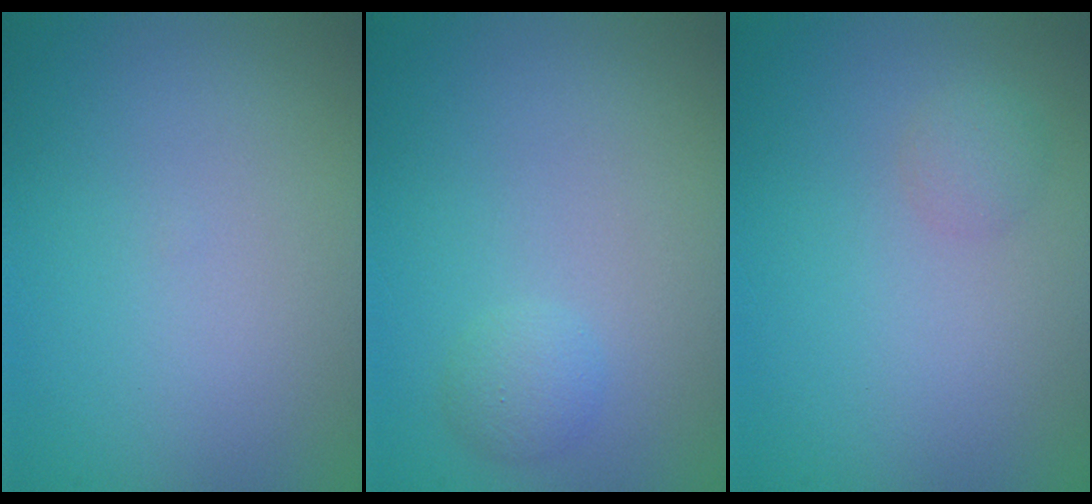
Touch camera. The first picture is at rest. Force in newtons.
{"total": 1.2, "press": 1.2, "slide": 0.1}
{"total": 1.0, "press": 1.0, "slide": 0.0}